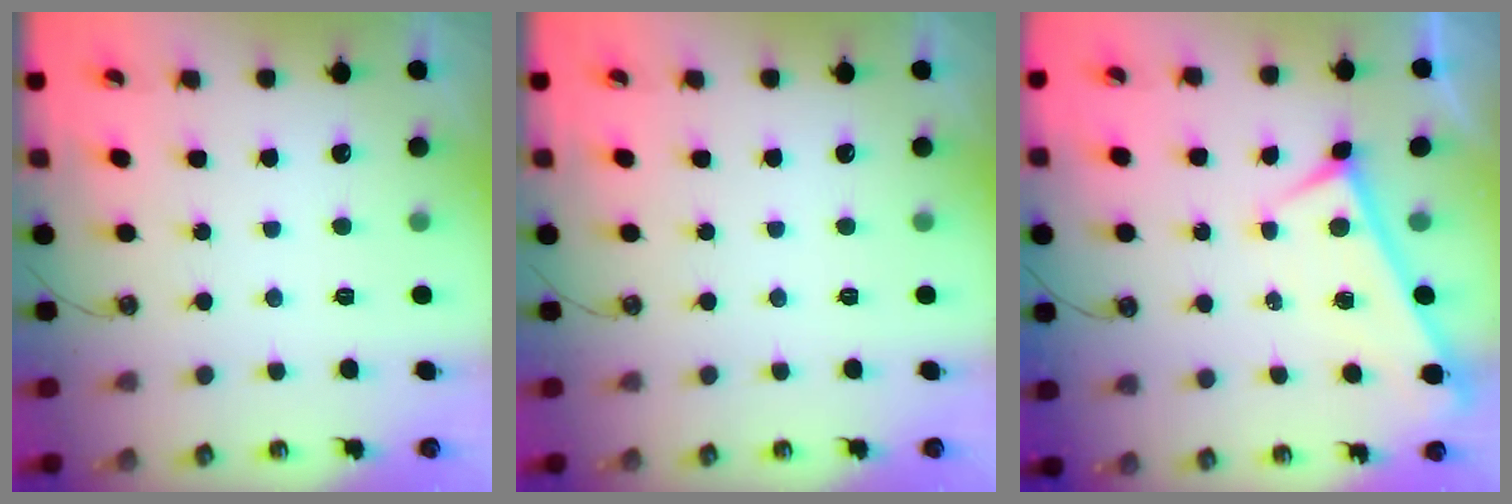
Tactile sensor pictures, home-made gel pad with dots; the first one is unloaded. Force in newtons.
{"total": 0.0}
{"total": 0.0}